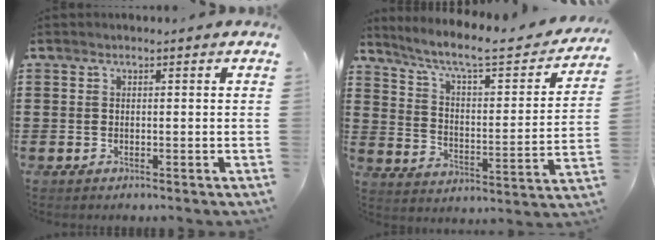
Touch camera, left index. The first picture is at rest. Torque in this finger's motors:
{"motor_torque": [1.33, -0.81, 0.14, 0.05]}